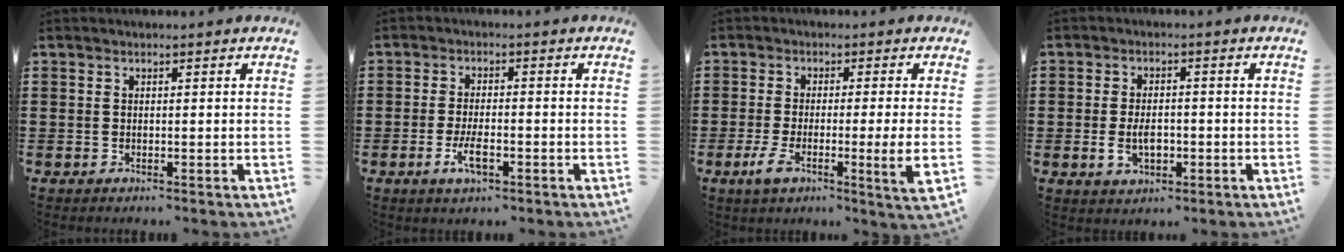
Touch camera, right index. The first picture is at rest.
{"total": 4.1, "force": [-1.6, 1.5, 3.4], "torque": [-0.071, -0.002, -0.032]}
{"total": 7.2, "force": [-1.4, 0.9, 7.0], "torque": [-0.131, -0.021, -0.029]}
{"total": 4.5, "force": [-1.0, 2.4, 3.6], "torque": [-0.074, 0.000, -0.016]}